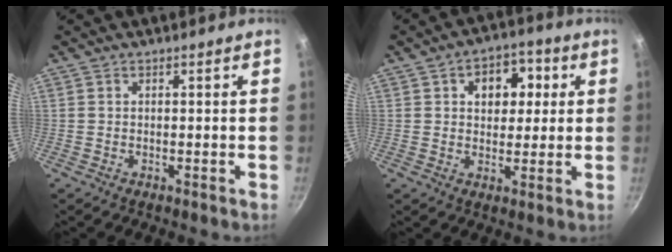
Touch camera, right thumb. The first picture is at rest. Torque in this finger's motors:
{"motor_torque": [0.04, 0.18, 0.49, 0.38, 0.03]}